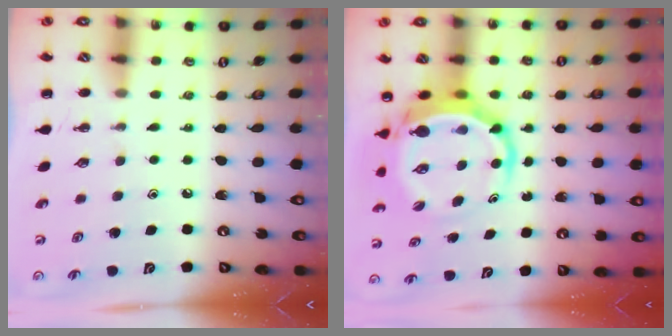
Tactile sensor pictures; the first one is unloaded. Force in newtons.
{"total": 8.0, "press": 7.7, "slide": 2.2}